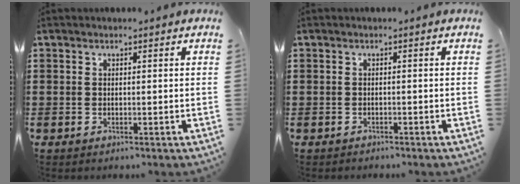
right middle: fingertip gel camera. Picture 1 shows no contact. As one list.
[{"total": 0.7, "force": [-0.6, 0.2, -0.1], "torque": [0.001, 0.003, -0.015]}]